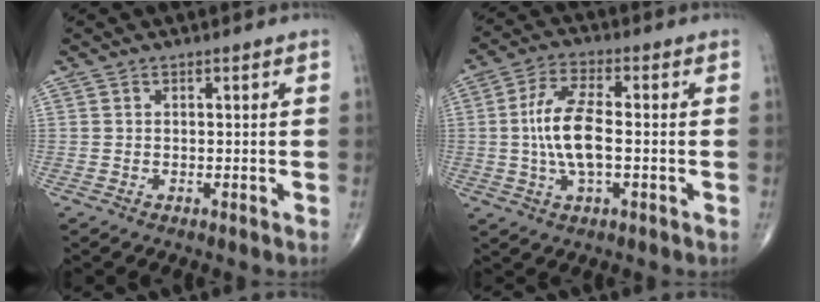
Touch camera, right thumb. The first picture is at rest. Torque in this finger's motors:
{"motor_torque": [-0.15, 1.39, 0.86, 0.52, 0.35]}